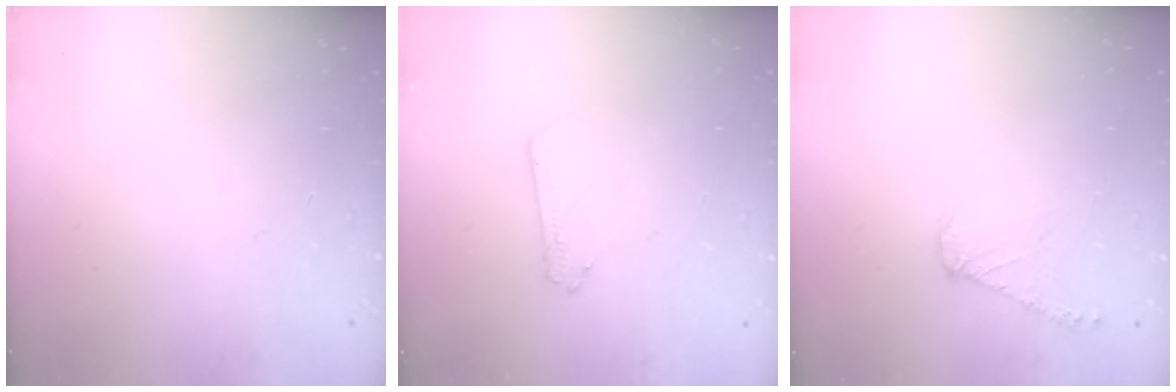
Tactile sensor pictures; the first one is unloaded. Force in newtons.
{"total": 2.5, "press": 2.5, "slide": 0.2}
{"total": 4.8, "press": 4.7, "slide": 0.7}